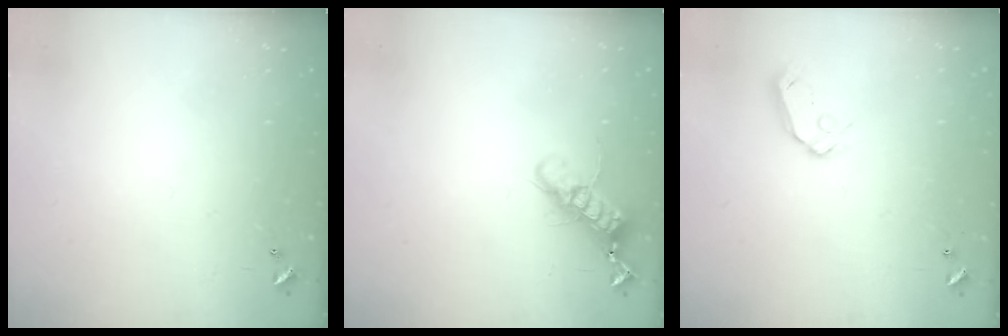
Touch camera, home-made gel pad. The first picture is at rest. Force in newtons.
{"total": 12.7, "press": 12.6, "slide": 1.1}
{"total": 8.0, "press": 8.0, "slide": 1.0}